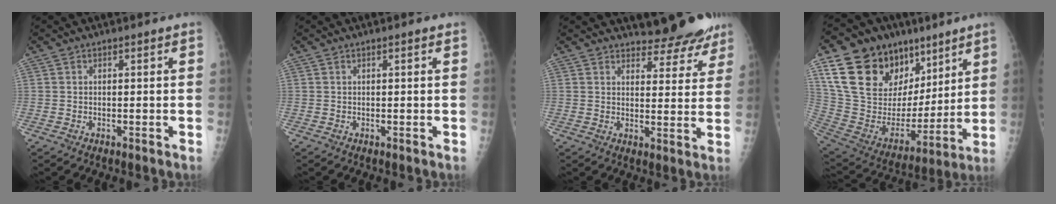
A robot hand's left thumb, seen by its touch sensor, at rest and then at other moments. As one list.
[{"total": 0.6, "force": [0.3, 0.1, 0.5], "torque": [-0.007, 0.002, 0.002]}, {"total": 9.4, "force": [8.8, 3.0, 1.7], "torque": [0.012, -0.066, 0.101]}, {"total": 26.2, "force": [13.9, 17.2, 14.0], "torque": [-0.211, -0.013, 0.260]}]